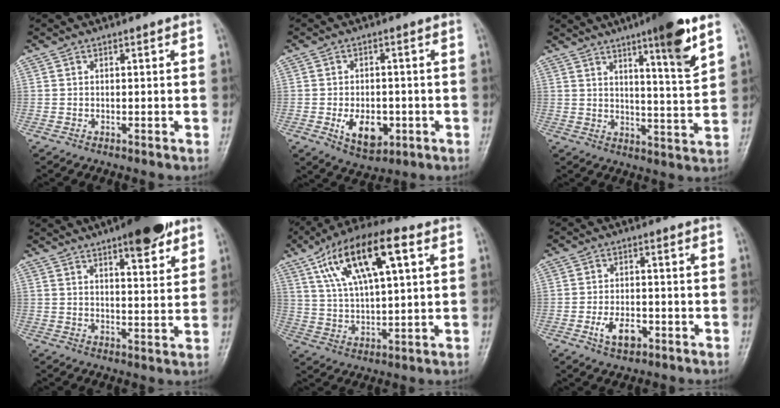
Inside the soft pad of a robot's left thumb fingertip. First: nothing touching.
{"total": 7.8, "force": [-2.2, 5.0, 5.6], "torque": [-0.070, 0.002, -0.024]}
{"total": 11.7, "force": [6.8, 1.2, 9.4], "torque": [-0.130, -0.041, 0.098]}
{"total": 10.5, "force": [6.7, 3.0, 7.6], "torque": [-0.085, -0.032, 0.091]}
{"total": 17.0, "force": [7.1, 6.1, 14.1], "torque": [-0.242, 0.006, 0.123]}
{"total": 5.2, "force": [-2.2, 2.9, 3.7], "torque": [-0.062, 0.009, -0.036]}